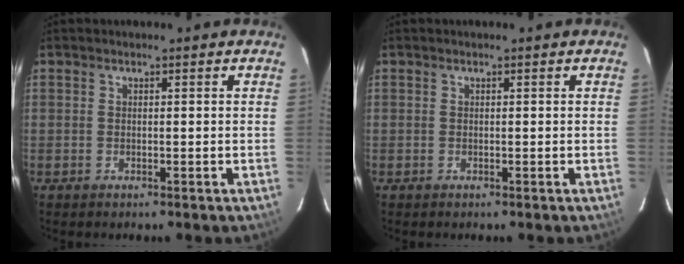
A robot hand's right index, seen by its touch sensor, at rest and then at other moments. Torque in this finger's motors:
{"motor_torque": [0.00, 0.00, 0.00, 0.00]}